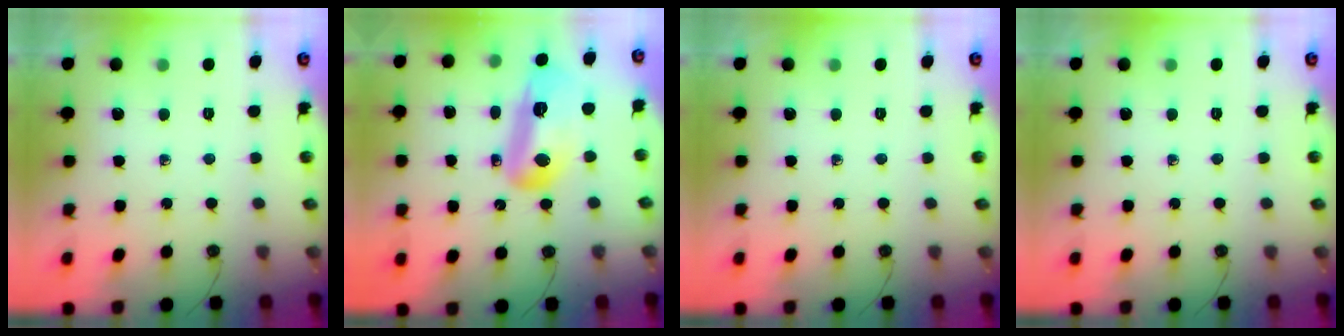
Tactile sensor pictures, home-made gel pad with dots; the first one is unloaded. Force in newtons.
{"total": 26.1, "press": 20.0, "slide": 16.7}
{"total": 0.0}
{"total": 0.0}